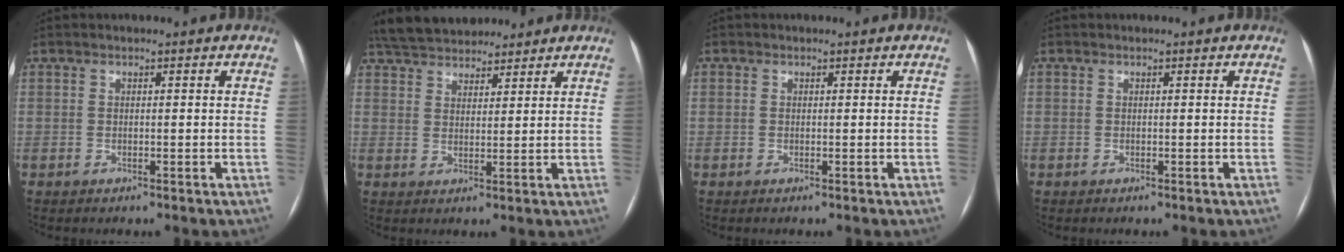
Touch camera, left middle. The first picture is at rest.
{"total": 11.1, "force": [9.9, 3.7, 3.6], "torque": [-0.062, 0.036, 0.164]}
{"total": 0.0}
{"total": 0.0}